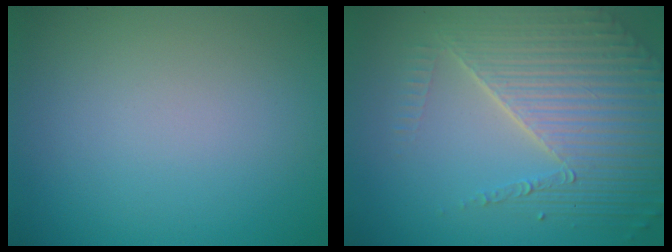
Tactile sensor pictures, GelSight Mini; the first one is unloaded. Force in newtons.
{"total": 7.4, "press": 5.3, "slide": 5.2}